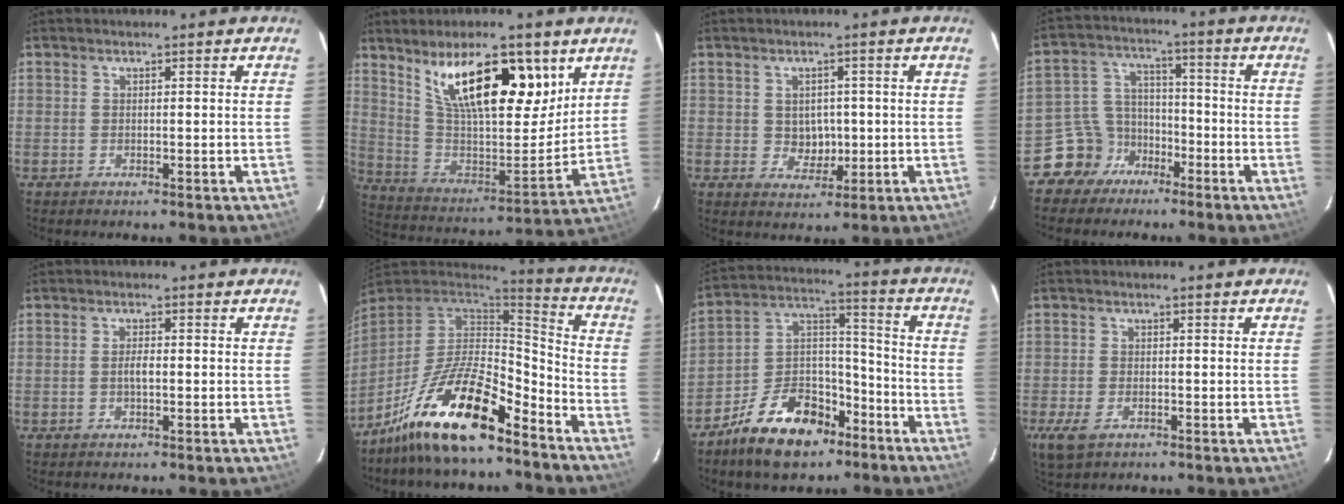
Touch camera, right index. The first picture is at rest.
{"total": 21.6, "force": [11.9, 8.1, 16.1], "torque": [-0.268, 0.005, 0.219]}
{"total": 4.2, "force": [0.1, 3.7, 2.0], "torque": [-0.032, 0.005, 0.009]}
{"total": 8.4, "force": [-5.6, 6.2, 0.6], "torque": [-0.025, 0.035, -0.104]}
{"total": 1.9, "force": [-0.3, 0.6, 1.8], "torque": [-0.034, 0.002, -0.006]}
{"total": 18.9, "force": [-12.9, 5.6, 12.6], "torque": [-0.253, -0.005, -0.233]}
{"total": 16.4, "force": [-10.5, 9.1, 8.7], "torque": [-0.170, 0.048, -0.169]}
{"total": 5.3, "force": [-2.7, 3.0, 3.4], "torque": [-0.084, -0.011, -0.049]}